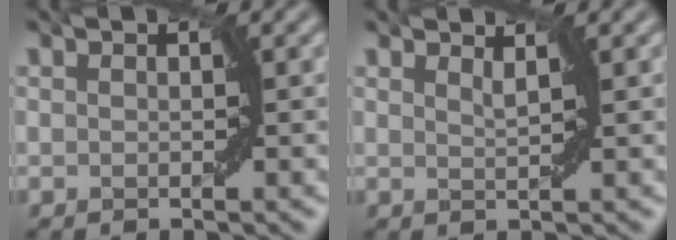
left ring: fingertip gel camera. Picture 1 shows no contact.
{"total": 1.1, "force": [0.9, 0.1, 0.5], "torque": [-0.004, 0.000, 0.015]}